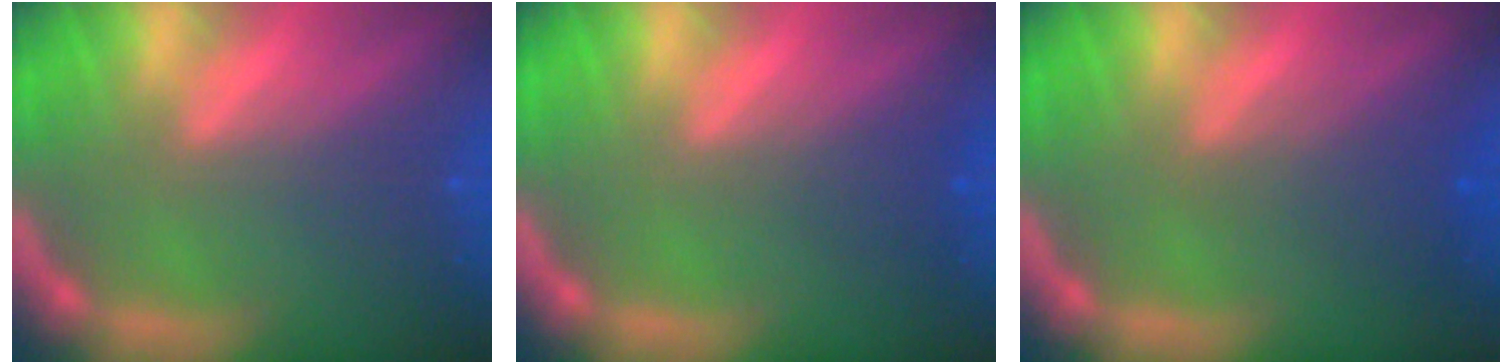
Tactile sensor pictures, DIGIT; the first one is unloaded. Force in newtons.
{"total": 1.5}
{"total": 2.4}